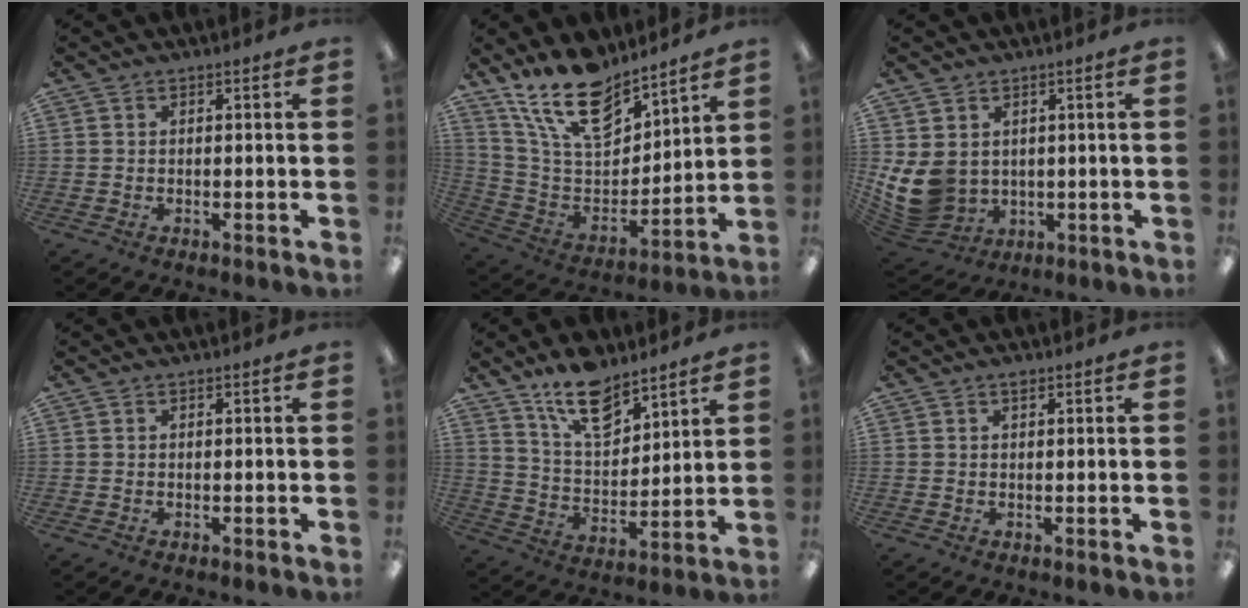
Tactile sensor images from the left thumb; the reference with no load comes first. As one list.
[{"total": 18.4, "force": [14.0, 8.0, 8.9], "torque": [-0.172, -0.084, 0.253]}, {"total": 10.5, "force": [1.0, 9.1, 5.3], "torque": [-0.139, -0.012, 0.027]}, {"total": 0.0}, {"total": 13.4, "force": [9.9, 6.0, 6.6], "torque": [-0.109, -0.054, 0.179]}, {"total": 0.9, "force": [0.7, 0.3, 0.6], "torque": [-0.005, -0.001, 0.010]}]